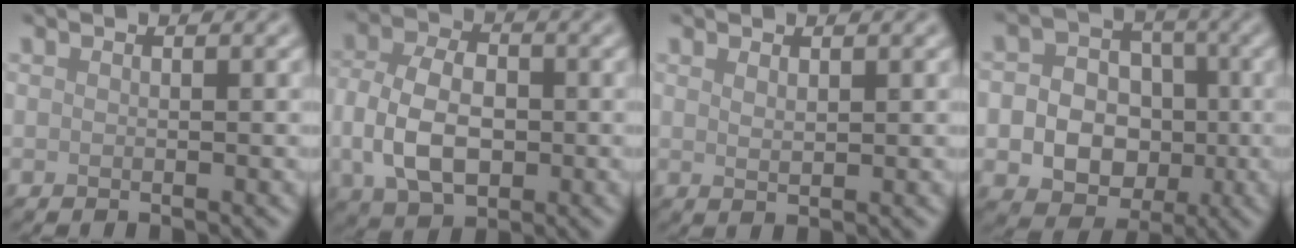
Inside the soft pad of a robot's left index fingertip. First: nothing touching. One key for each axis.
{"total": 6.5, "fx": -0.7, "fy": 4.3, "fz": 4.8, "tx": -0.098, "ty": 0.000, "tz": -0.017}
{"total": 1.1, "fx": 0.7, "fy": 0.3, "fz": 0.8, "tx": -0.015, "ty": -0.002, "tz": 0.015}
{"total": 10.3, "fx": -1.9, "fy": 9.0, "fz": 4.7, "tx": -0.069, "ty": -0.005, "tz": -0.051}